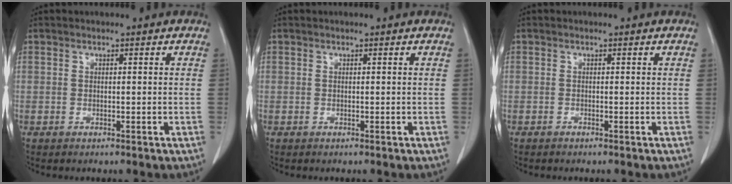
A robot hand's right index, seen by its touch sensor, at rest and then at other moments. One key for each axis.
{"total": 0.0}
{"total": 0.0}